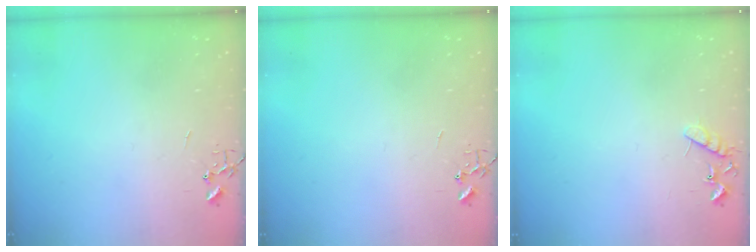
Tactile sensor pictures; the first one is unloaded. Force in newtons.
{"total": 0.0}
{"total": 8.0, "press": 8.0, "slide": 0.4}